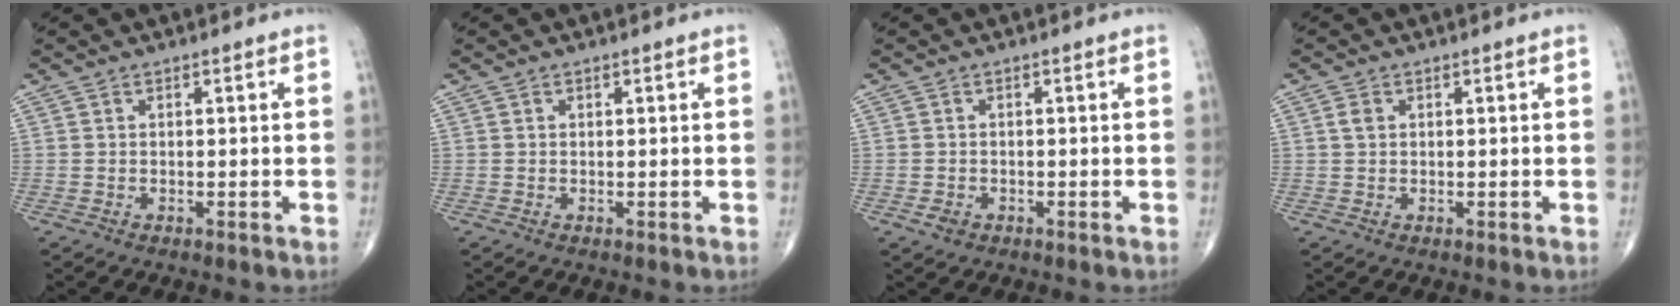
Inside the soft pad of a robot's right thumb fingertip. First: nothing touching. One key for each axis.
{"total": 0.0}
{"total": 1.6, "fx": -0.7, "fy": 1.2, "fz": 0.8, "tx": -0.011, "ty": 0.003, "tz": -0.011}
{"total": 1.5, "fx": 0.4, "fy": 1.0, "fz": 0.9, "tx": -0.017, "ty": 0.002, "tz": 0.008}